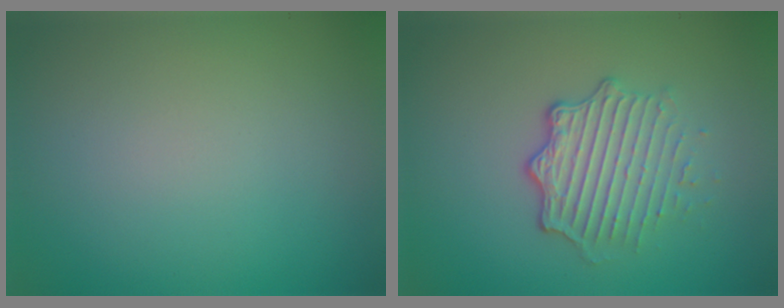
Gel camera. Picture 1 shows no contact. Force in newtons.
{"total": 4.8, "press": 3.4, "slide": 3.4}